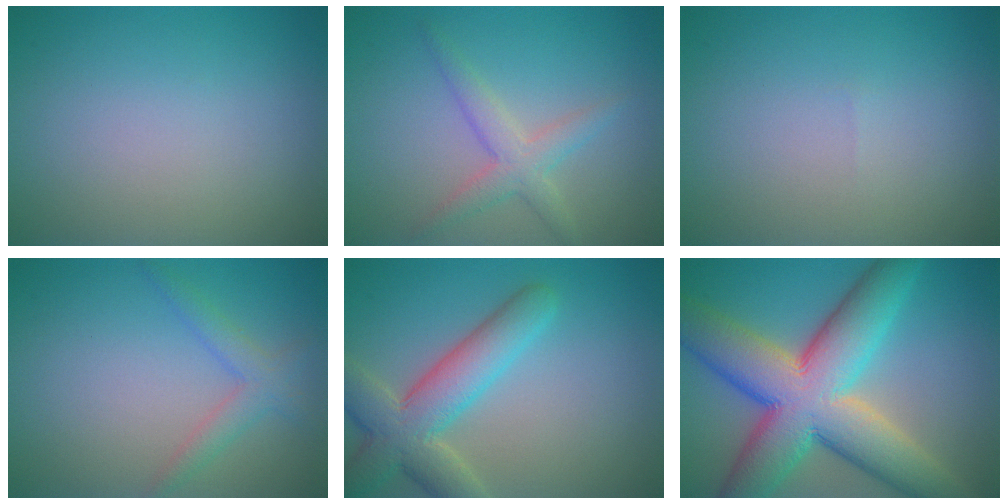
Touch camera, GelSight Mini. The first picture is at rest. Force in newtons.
{"total": 2.8, "press": 2.8, "slide": 0.1}
{"total": 0.0}
{"total": 2.3, "press": 2.3, "slide": 0.1}
{"total": 6.5, "press": 6.5, "slide": 0.4}
{"total": 13.5, "press": 13.5, "slide": 0.5}